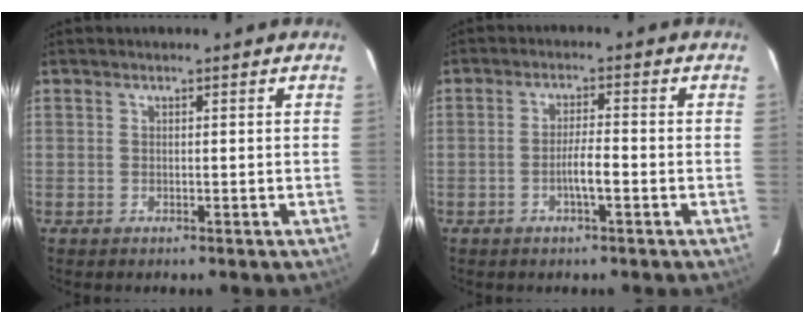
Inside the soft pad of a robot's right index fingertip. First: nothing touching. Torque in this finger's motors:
{"motor_torque": [0.83, -0.33, 0.39, 0.10]}